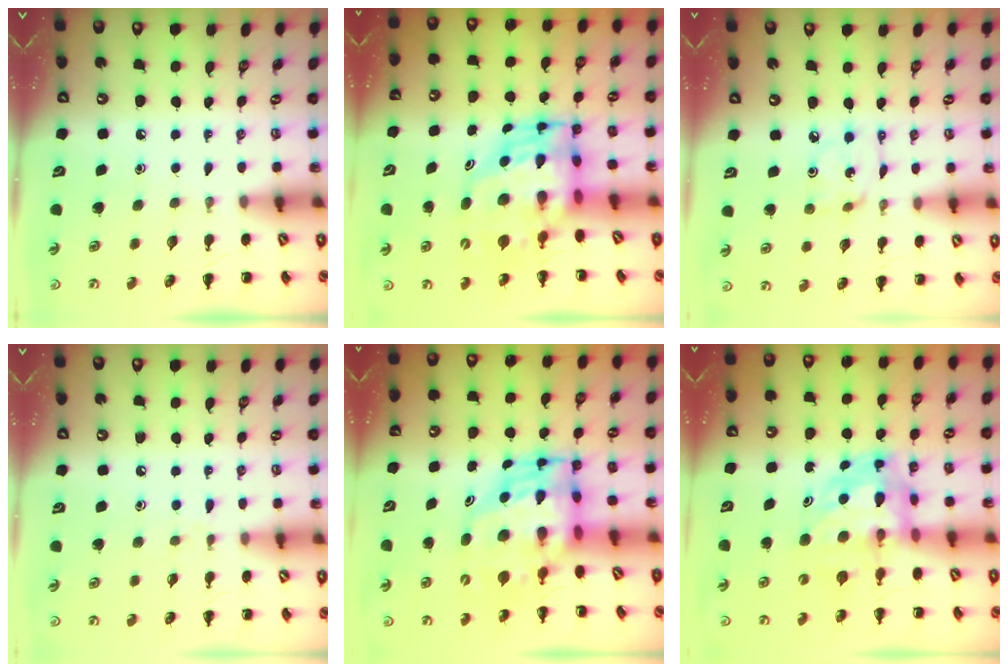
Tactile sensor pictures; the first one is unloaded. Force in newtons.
{"total": 6.9, "press": 6.6, "slide": 1.9}
{"total": 3.1, "press": 3.1, "slide": 0.2}
{"total": 4.1, "press": 3.9, "slide": 1.2}
{"total": 6.9, "press": 6.6, "slide": 1.9}
{"total": 6.5, "press": 6.3, "slide": 1.7}